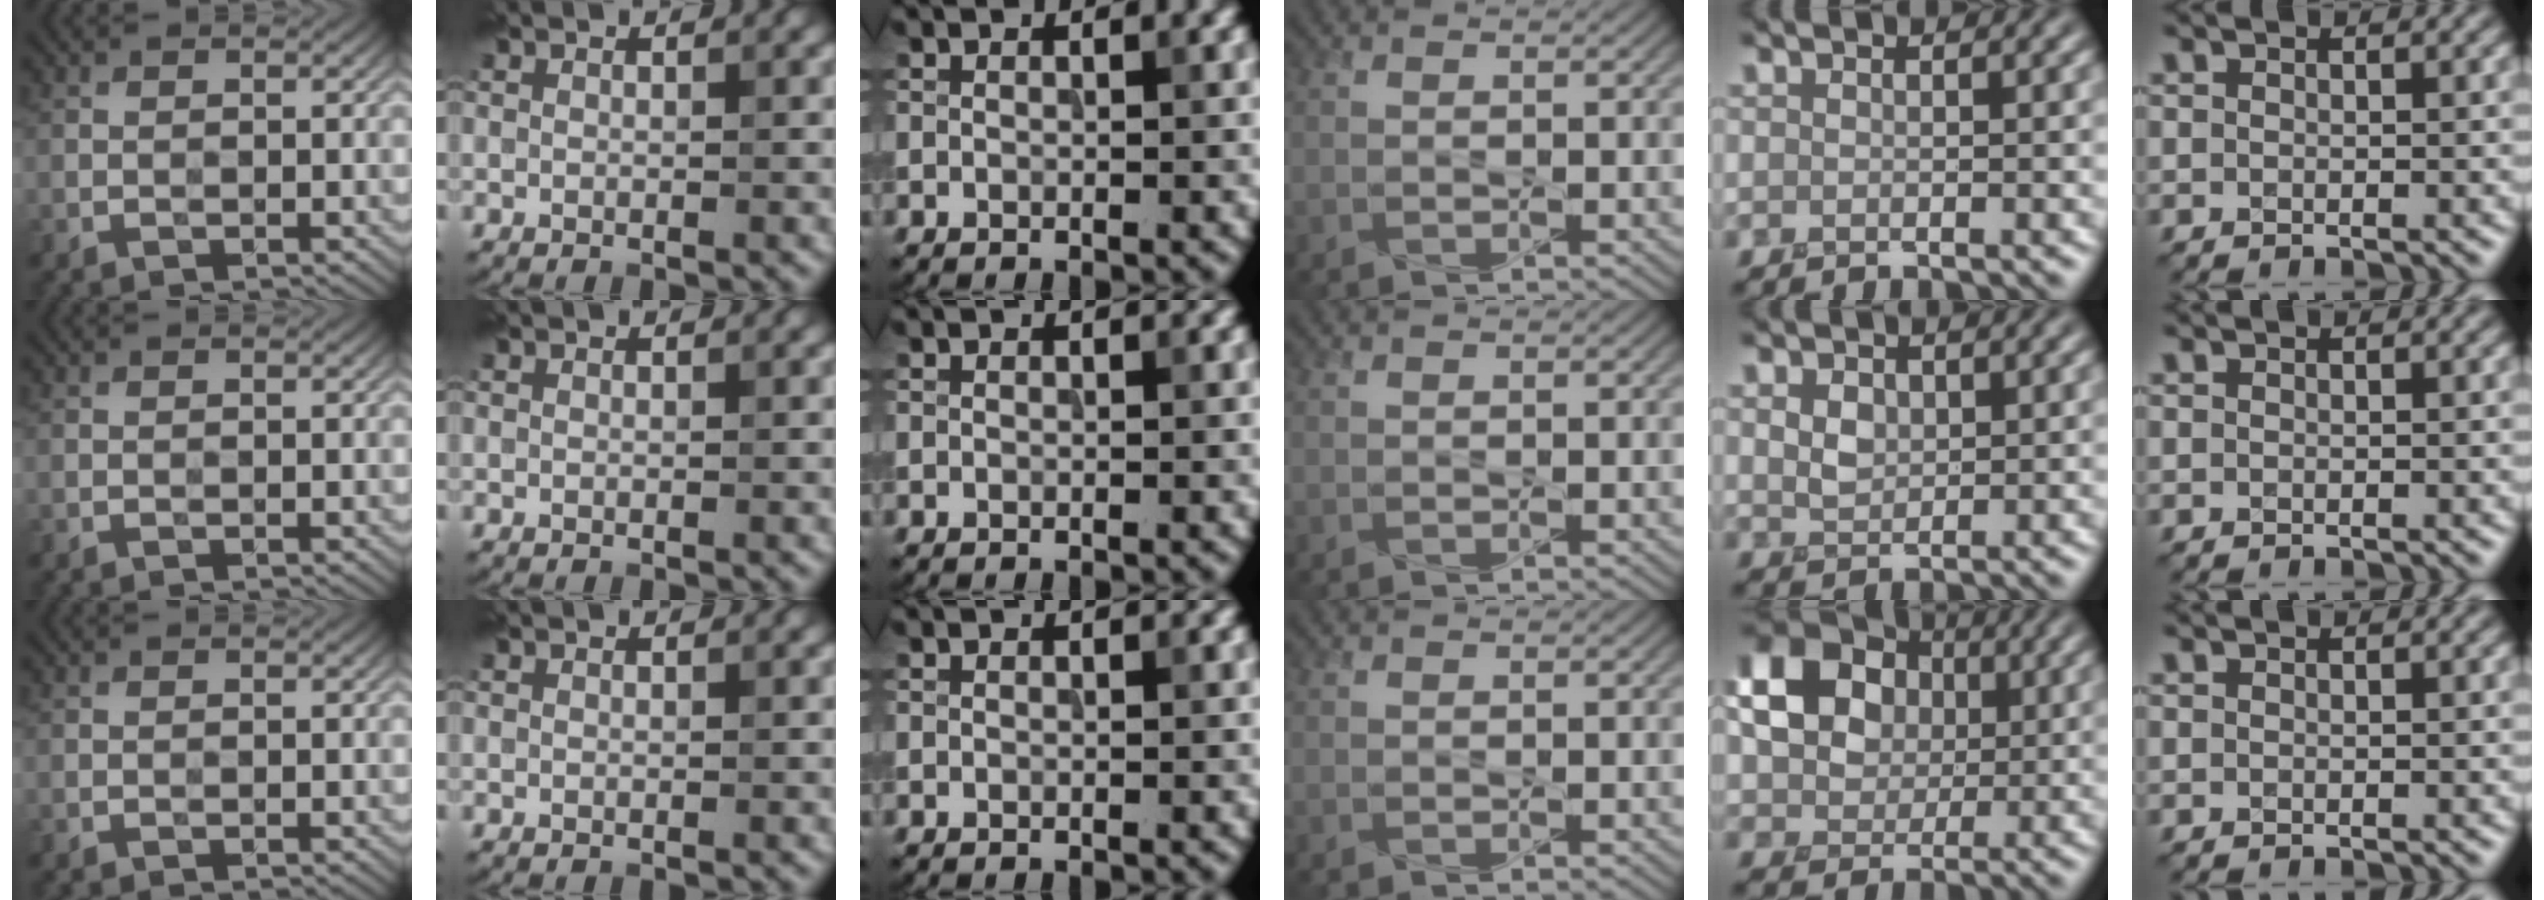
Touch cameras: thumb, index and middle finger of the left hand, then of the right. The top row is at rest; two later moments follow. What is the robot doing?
{"motion": "press", "object": "joystick"}